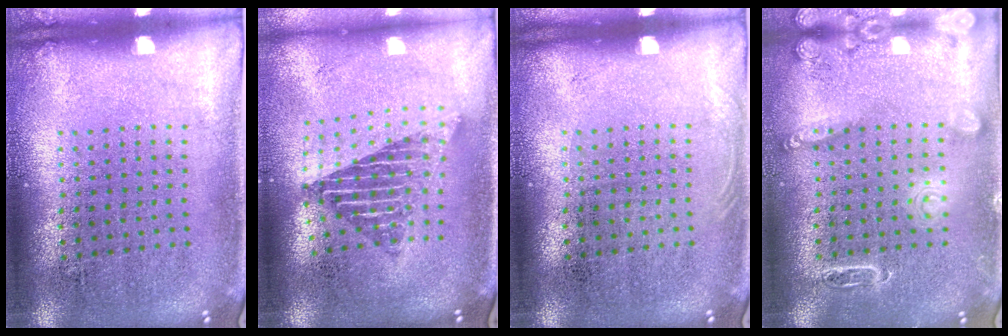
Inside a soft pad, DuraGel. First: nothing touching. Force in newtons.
{"total": 1.8, "press": 1.5, "slide": 1.1}
{"total": 0.5, "press": 0.5, "slide": 0.2}
{"total": 2.5, "press": 2.5, "slide": 0.3}